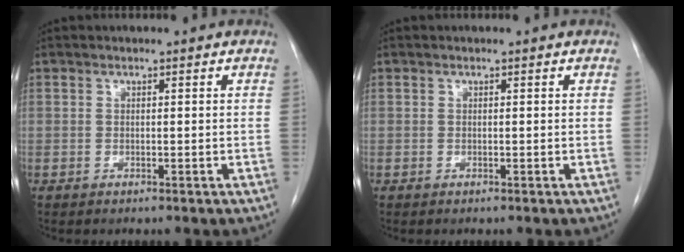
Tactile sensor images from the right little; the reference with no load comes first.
{"total": 0.0}